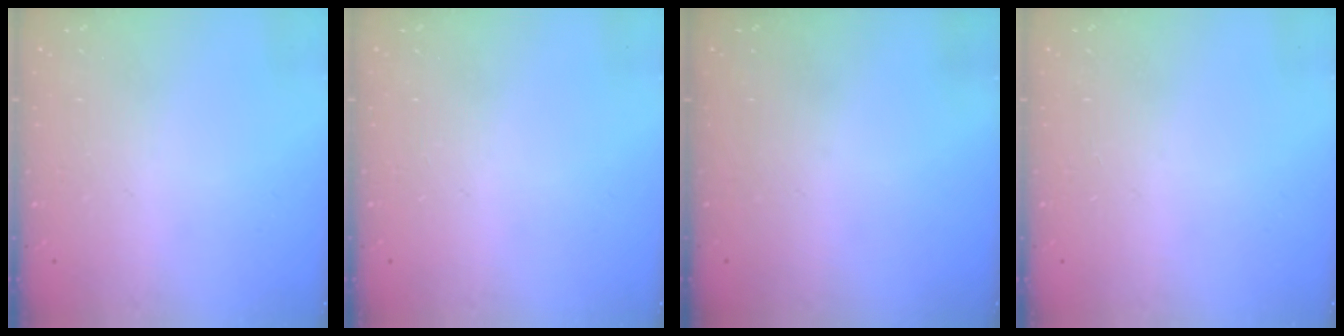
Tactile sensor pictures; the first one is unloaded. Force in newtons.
{"total": 0.0}
{"total": 0.0}
{"total": 0.0}